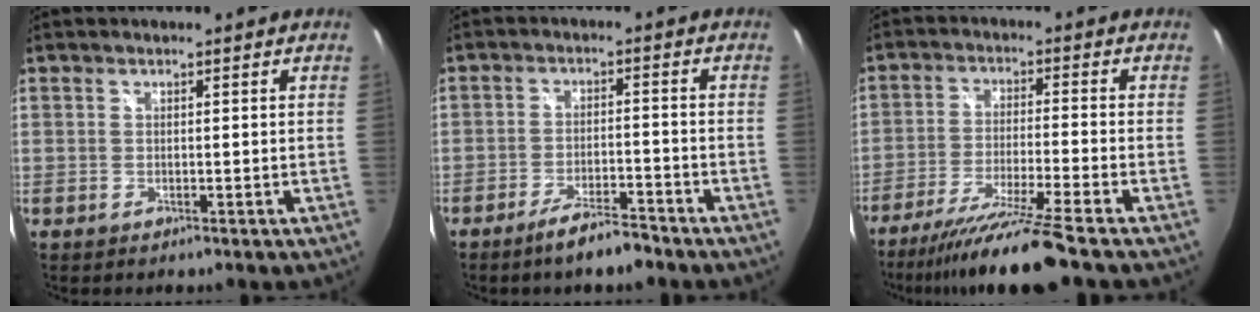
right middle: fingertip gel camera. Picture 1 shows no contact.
{"total": 6.6, "force": [-5.3, 1.1, 3.9], "torque": [-0.083, -0.001, -0.086]}
{"total": 13.5, "force": [-11.2, -1.8, 7.4], "torque": [-0.152, -0.025, -0.193]}